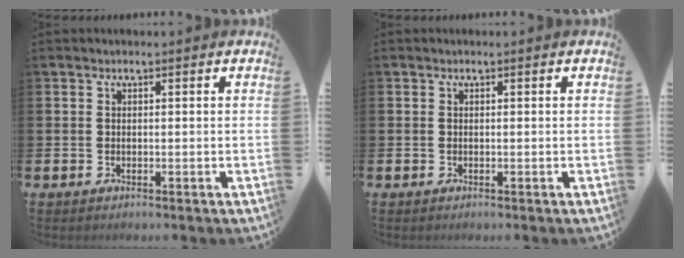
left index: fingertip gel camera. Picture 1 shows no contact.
{"total": 0.0}